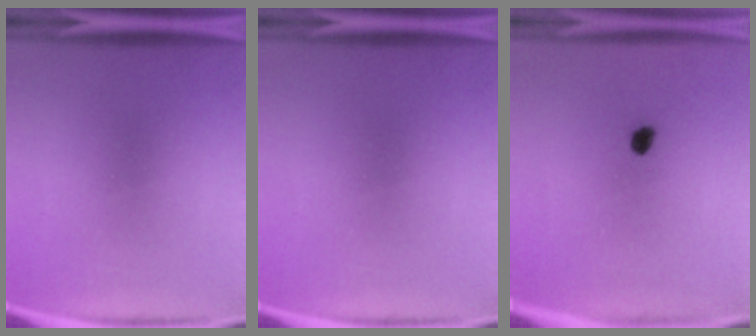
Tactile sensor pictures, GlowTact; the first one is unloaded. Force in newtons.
{"total": 0.0}
{"total": 3.0}